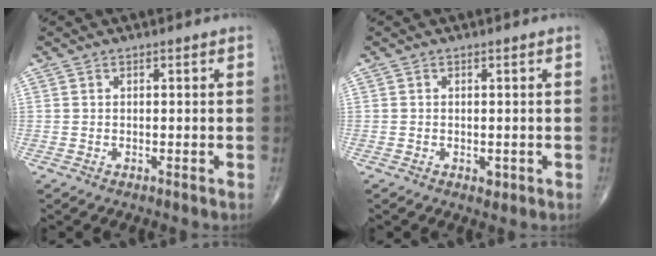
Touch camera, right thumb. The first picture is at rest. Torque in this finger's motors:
{"motor_torque": [2.52, 2.48, -0.04, -0.22, 0.01]}